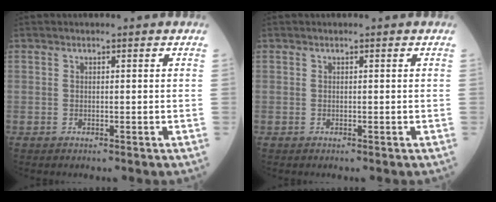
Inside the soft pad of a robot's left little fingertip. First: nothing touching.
{"total": 0.0}